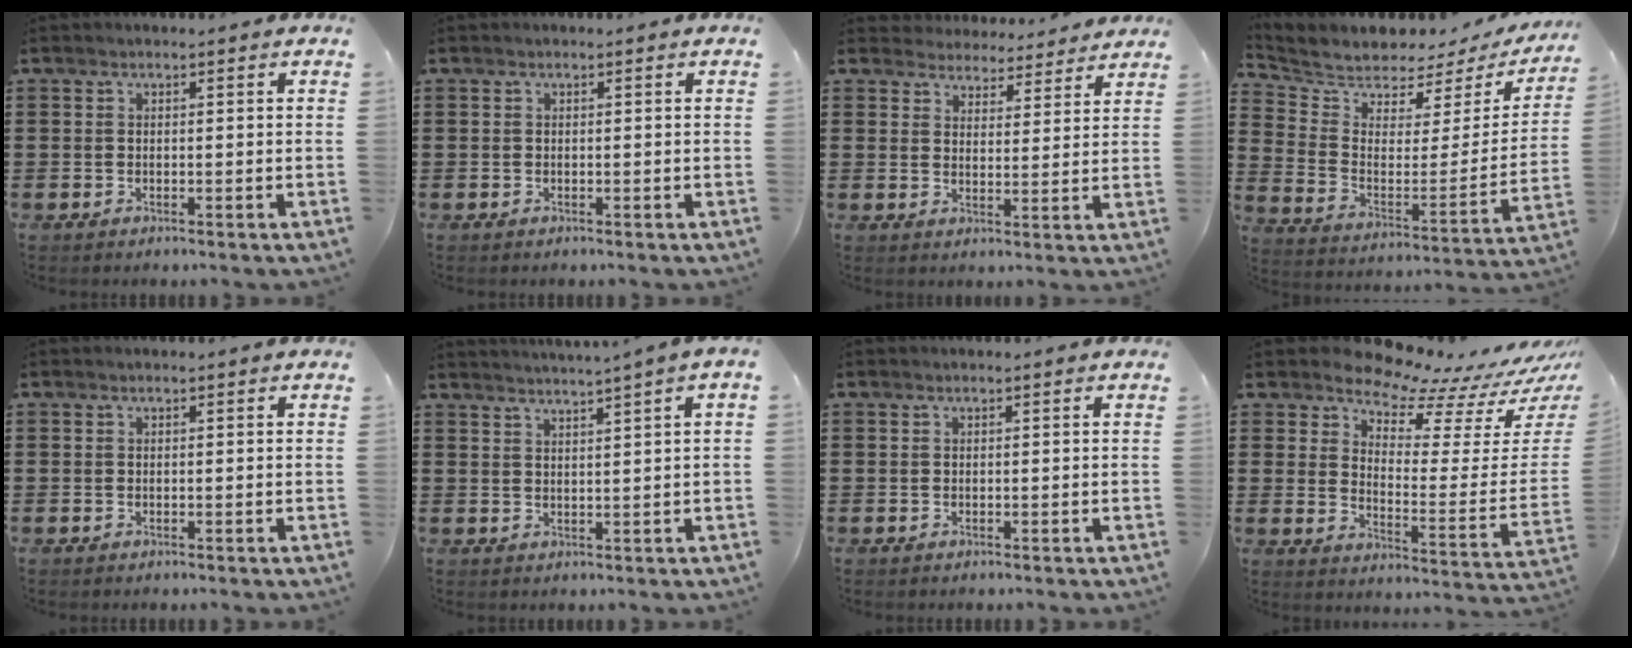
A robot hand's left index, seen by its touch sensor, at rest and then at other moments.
{"total": 0.0}
{"total": 4.2, "force": [4.1, 0.7, -0.2], "torque": [-0.017, -0.023, 0.073]}
{"total": 4.5, "force": [4.4, 1.2, -0.4], "torque": [-0.032, -0.044, 0.069]}
{"total": 0.0}
{"total": 1.9, "force": [1.6, -0.9, 0.4], "torque": [-0.010, -0.008, 0.029]}
{"total": 0.0}
{"total": 7.9, "force": [7.5, 1.5, 2.1], "torque": [-0.058, -0.070, 0.129]}